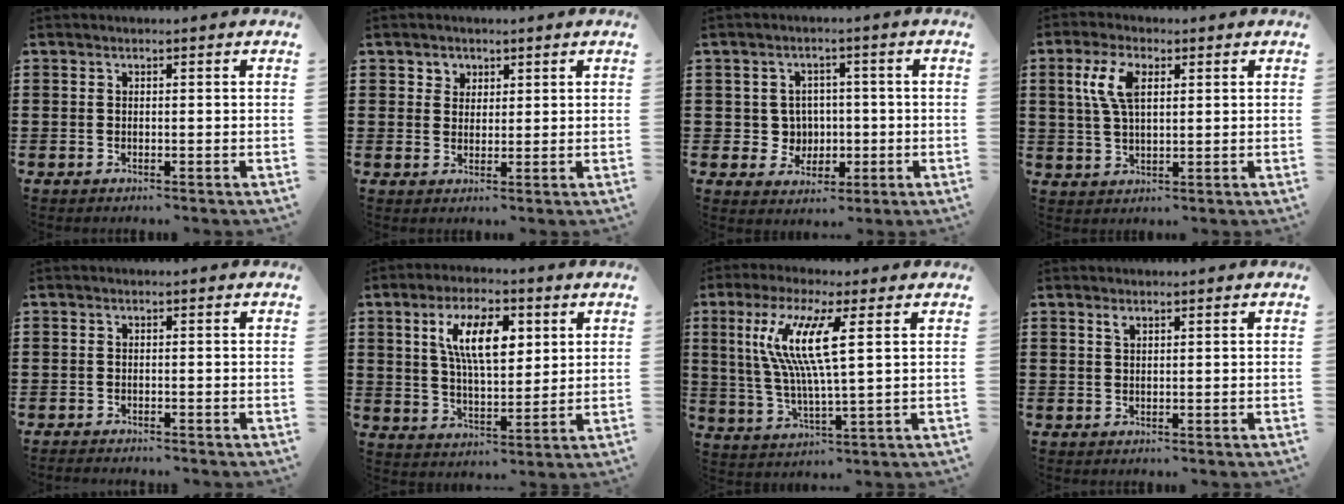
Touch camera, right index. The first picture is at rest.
{"total": 2.3, "force": [1.2, 2.0, 0.1], "torque": [-0.012, 0.010, 0.020]}
{"total": 4.5, "force": [-0.1, 4.3, 1.2], "torque": [-0.036, 0.009, -0.006]}
{"total": 6.7, "force": [2.0, 3.2, 5.6], "torque": [-0.127, 0.009, 0.032]}
{"total": 1.2, "force": [-1.2, -0.1, -0.1], "torque": [0.000, 0.000, -0.025]}
{"total": 9.7, "force": [3.4, 4.0, 8.2], "torque": [-0.161, 0.012, 0.055]}
{"total": 10.5, "force": [3.2, 1.2, 9.9], "torque": [-0.219, -0.007, 0.045]}
{"total": 0.8, "force": [0.5, 0.3, 0.5], "torque": [-0.012, 0.001, 0.010]}